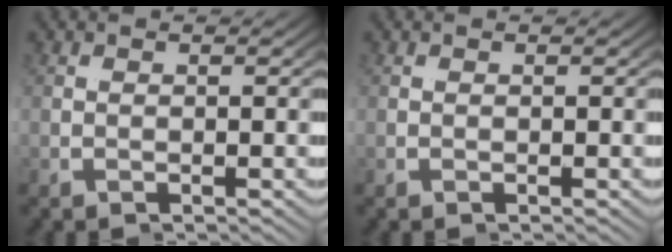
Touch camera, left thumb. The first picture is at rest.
{"total": 0.0}